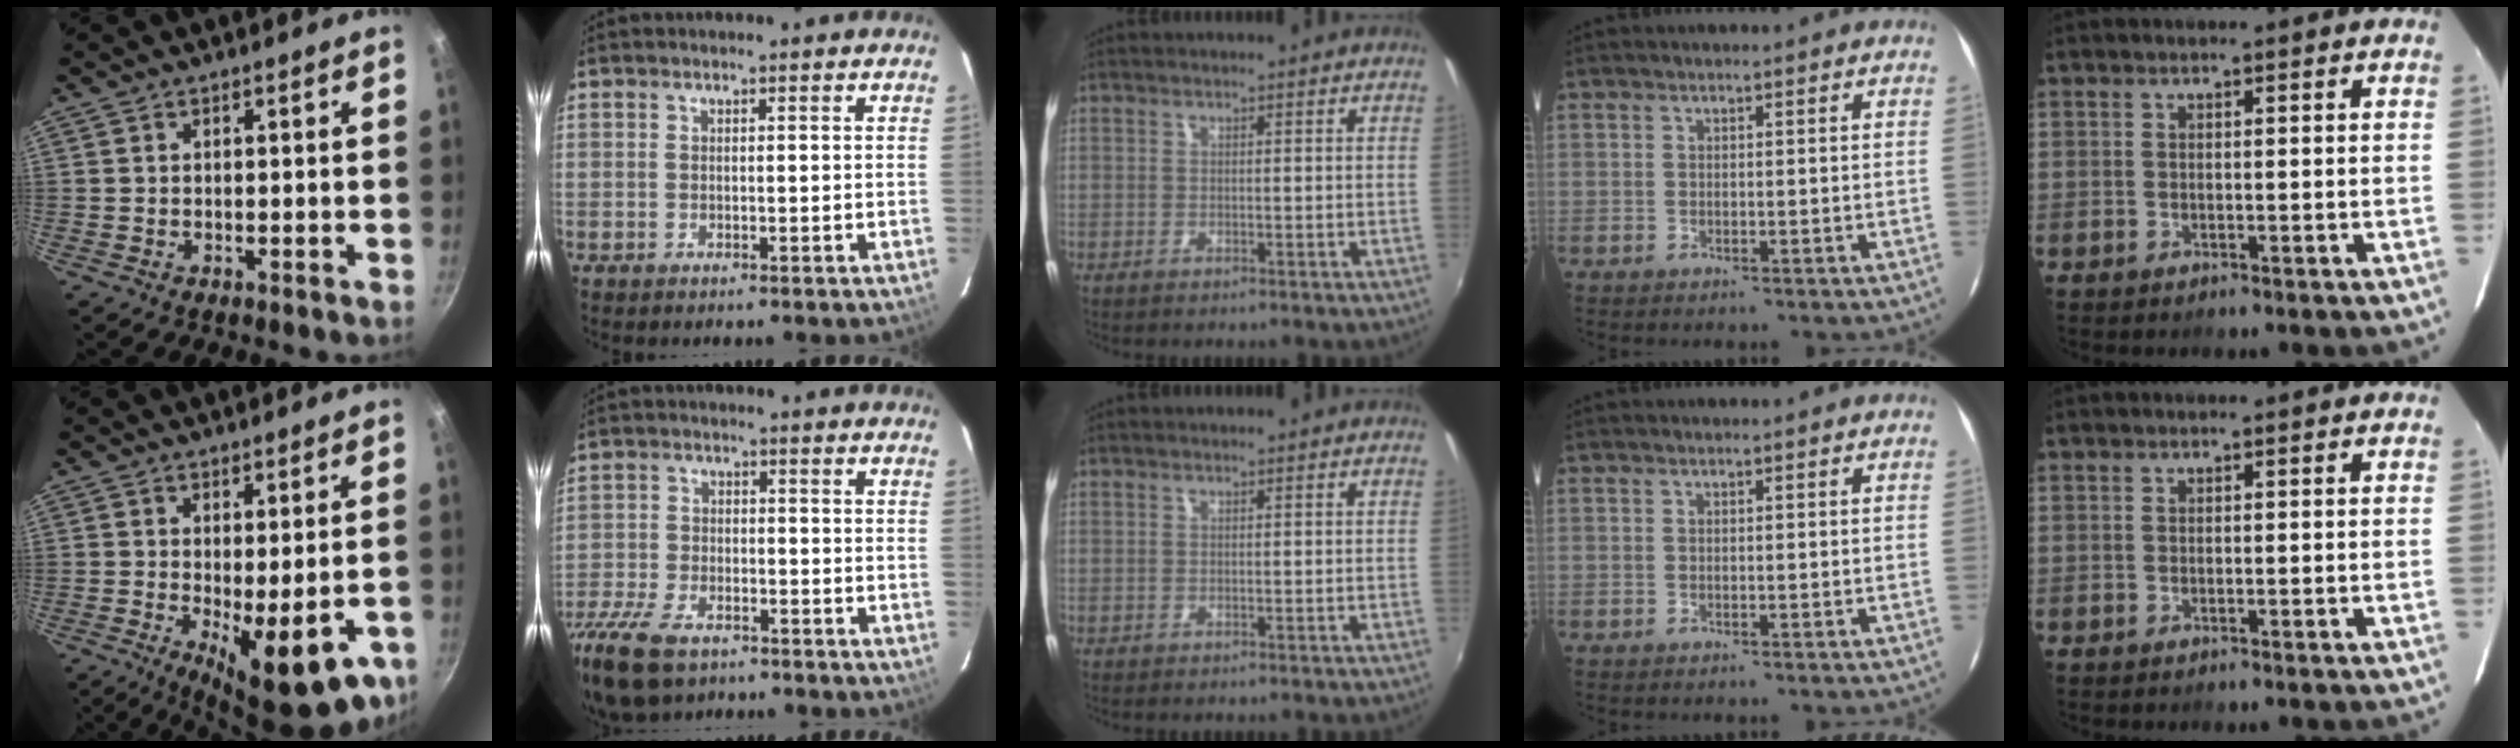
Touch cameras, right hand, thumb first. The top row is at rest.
{"thumb": {"total": 15.8, "force": [-4.8, 5.3, 14.0], "torque": [-0.172, -0.022, -0.051]}, "index": {"total": 15.0, "force": [-10.5, 7.4, 7.8], "torque": [-0.203, -0.029, -0.198]}}